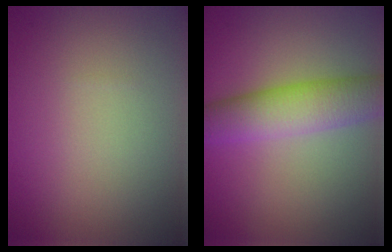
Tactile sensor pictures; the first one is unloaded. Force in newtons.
{"total": 5.7, "press": 5.7, "slide": 0.1}